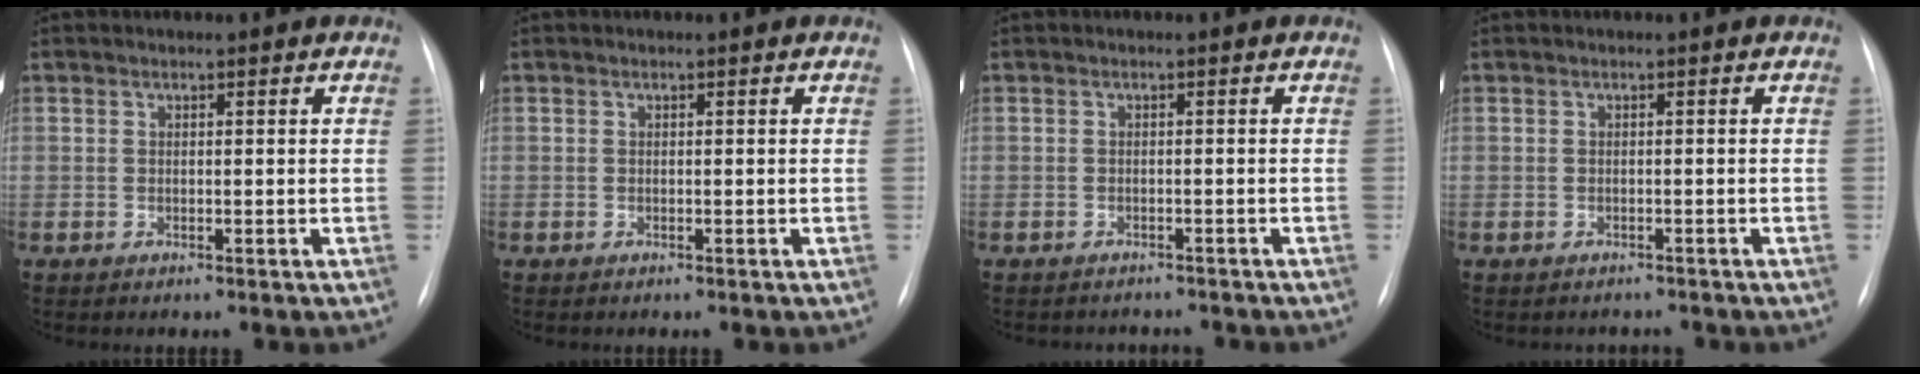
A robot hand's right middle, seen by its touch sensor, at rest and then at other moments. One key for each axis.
{"total": 0.0}
{"total": 4.2, "fx": -4.0, "fy": 1.4, "fz": 0.3, "tx": 0.002, "ty": 0.002, "tz": -0.045}
{"total": 2.2, "fx": -2.1, "fy": 0.9, "fz": -0.1, "tx": 0.002, "ty": -0.001, "tz": -0.026}